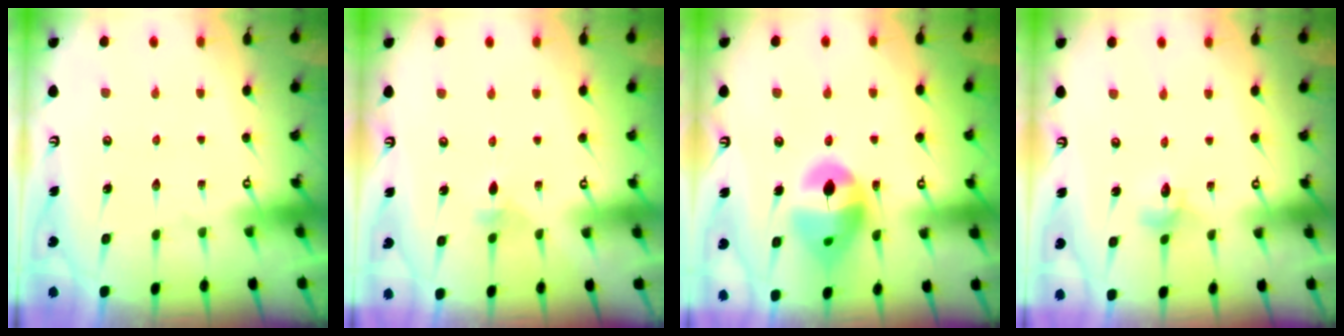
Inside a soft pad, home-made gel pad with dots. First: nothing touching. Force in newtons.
{"total": 2.3, "press": 2.3, "slide": 0.4}
{"total": 14.3, "press": 14.2, "slide": 2.0}
{"total": 3.3, "press": 3.3, "slide": 0.3}